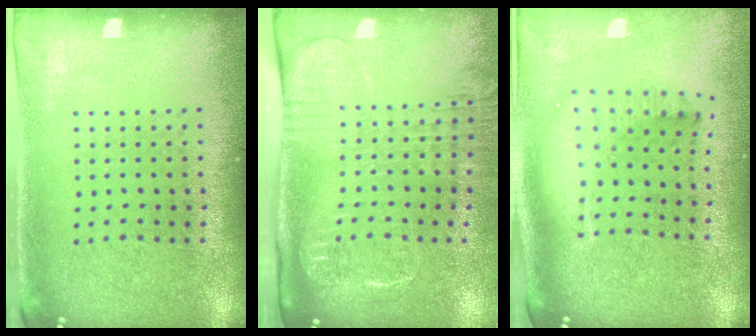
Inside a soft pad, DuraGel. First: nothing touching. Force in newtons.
{"total": 2.7, "press": 2.1, "slide": 1.7}
{"total": 2.2, "press": 1.7, "slide": 1.4}